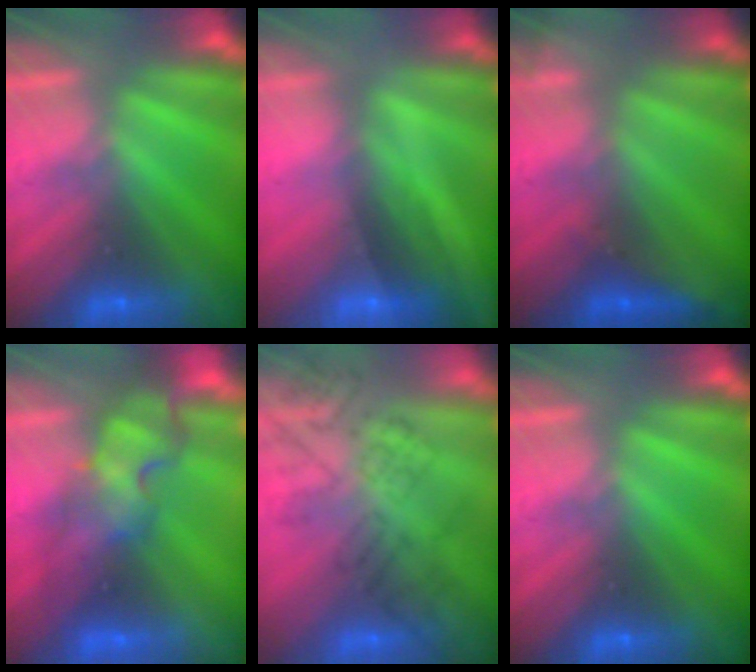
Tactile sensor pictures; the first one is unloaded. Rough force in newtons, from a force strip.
{"total": 2.1}
{"total": 2.9}
{"total": 3.9}
{"total": 4.6}
{"total": 0.0}